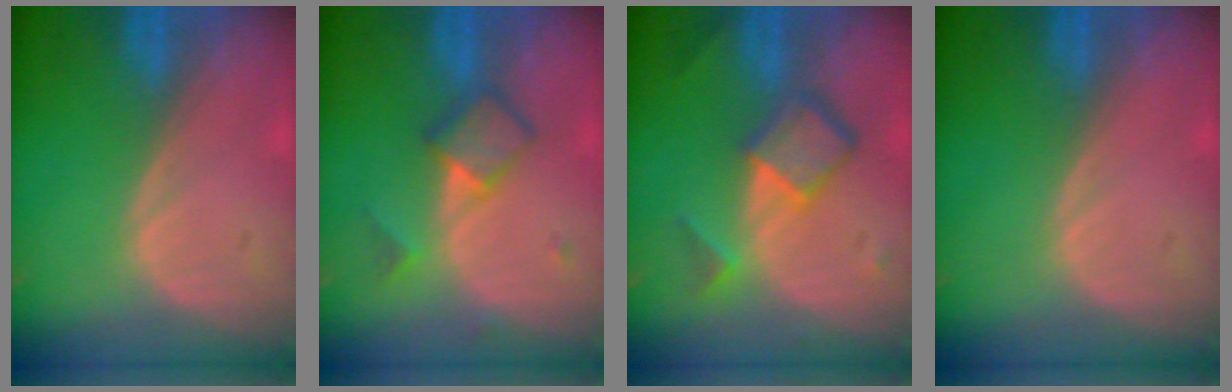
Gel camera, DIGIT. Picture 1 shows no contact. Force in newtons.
{"total": 4.9, "press": 4.7, "slide": 1.3}
{"total": 6.9, "press": 5.9, "slide": 3.5}
{"total": 0.0}